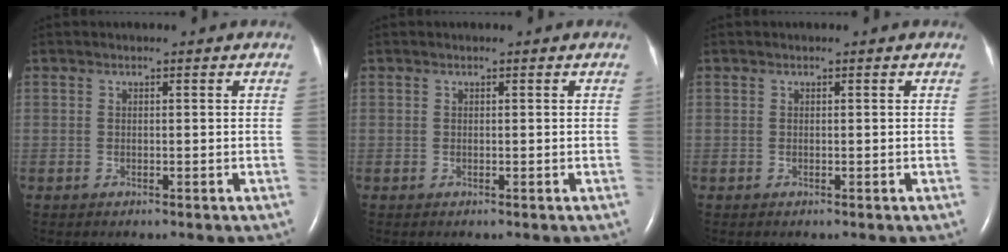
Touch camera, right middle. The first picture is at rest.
{"total": 0.0}
{"total": 0.0}